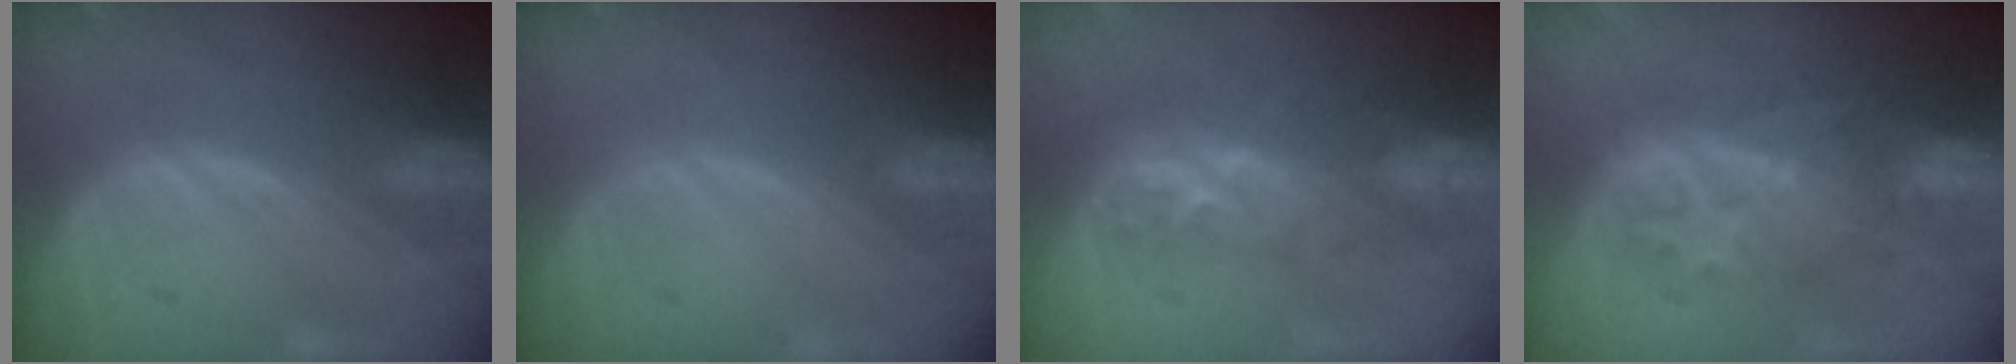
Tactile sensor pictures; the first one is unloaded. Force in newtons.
{"total": 0.0}
{"total": 8.5, "press": 7.3, "slide": 4.2}
{"total": 8.1, "press": 8.1, "slide": 0.8}